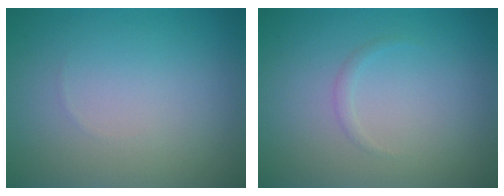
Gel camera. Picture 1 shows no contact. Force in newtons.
{"total": 0.6, "press": 0.6, "slide": 0.1}